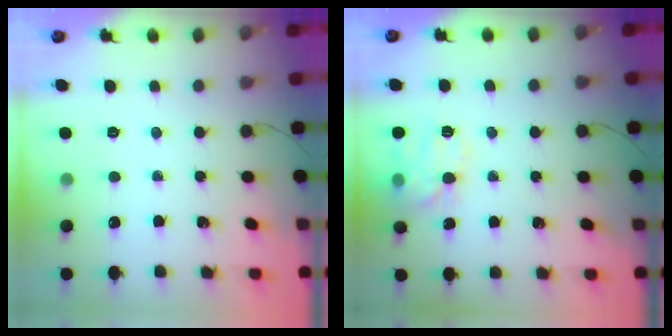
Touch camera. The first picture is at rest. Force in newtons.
{"total": 11.3, "press": 11.3, "slide": 0.6}